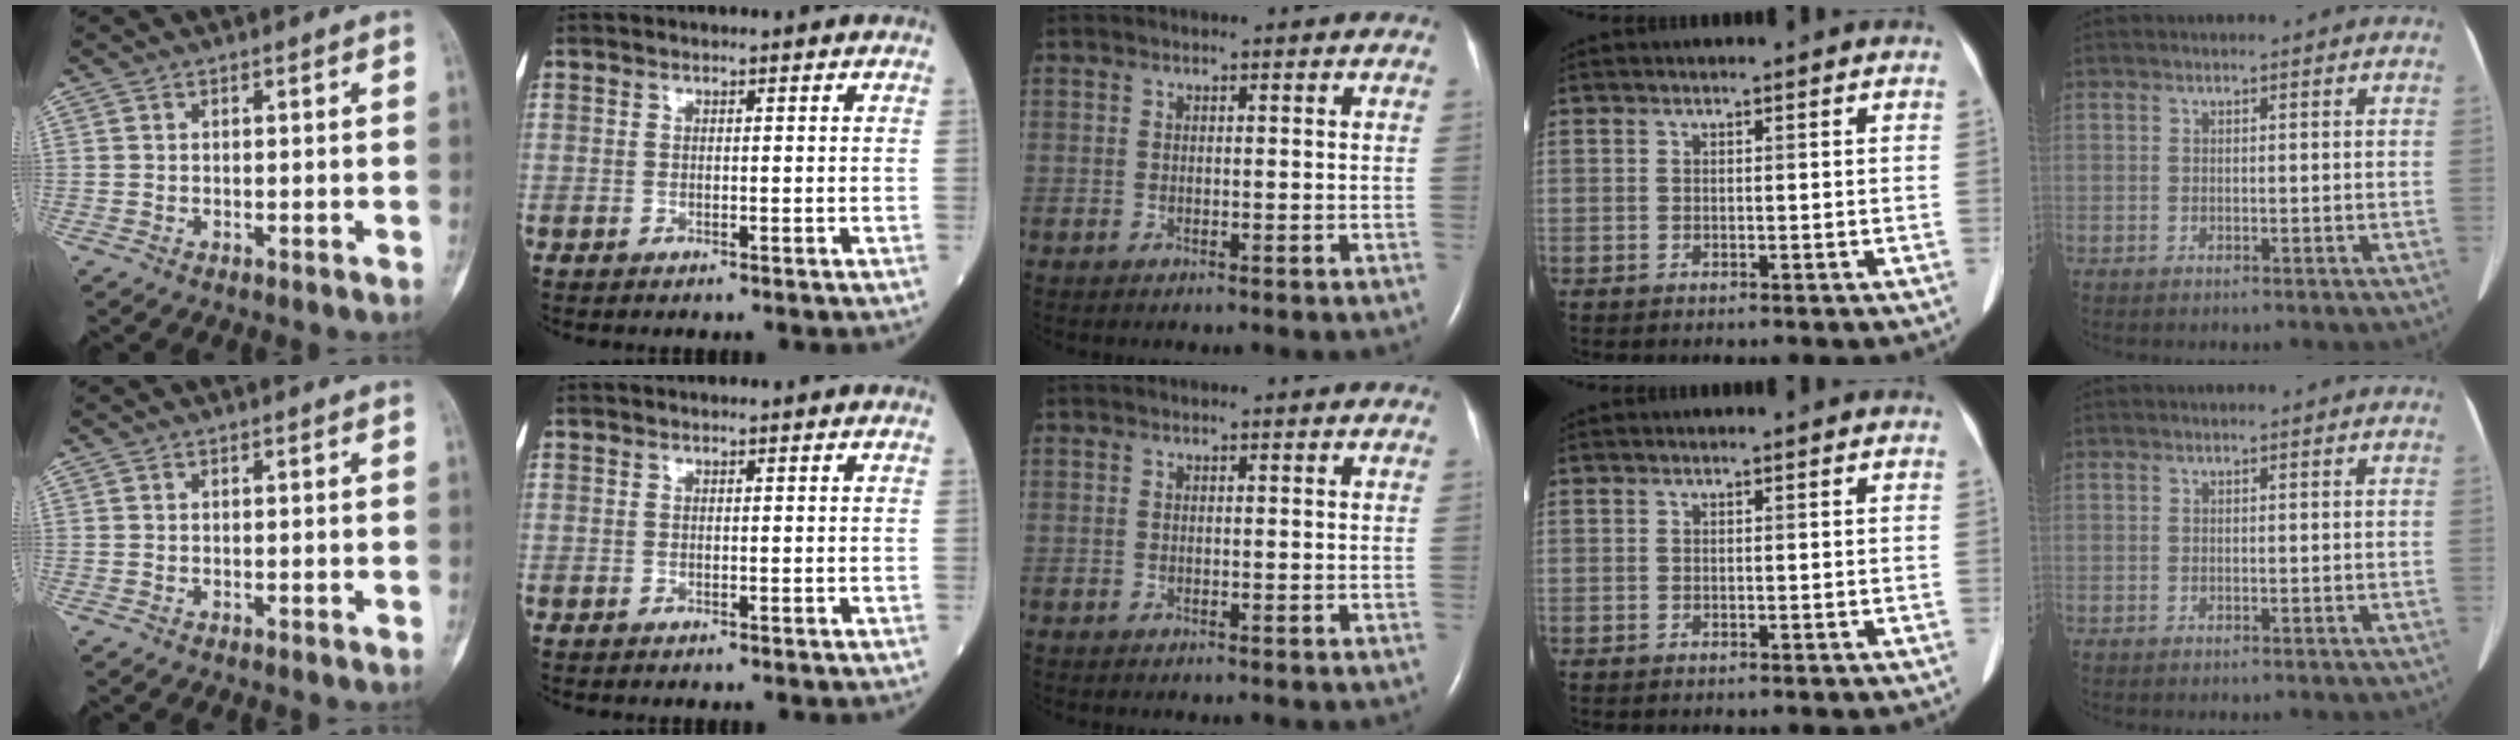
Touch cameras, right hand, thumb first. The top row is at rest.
{}